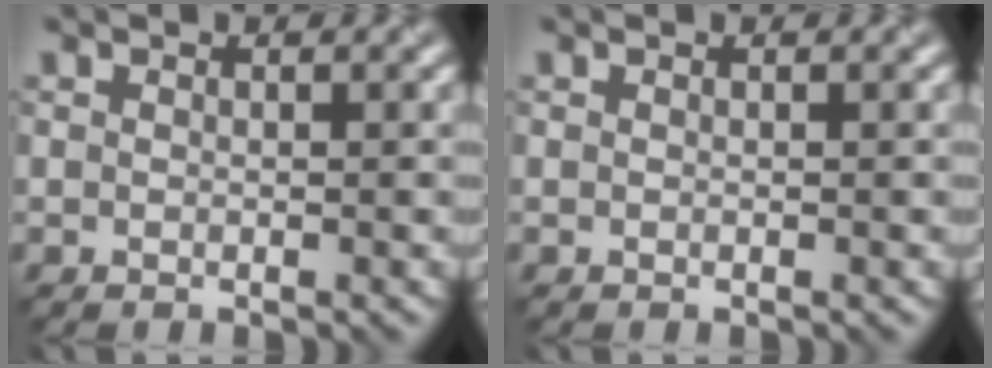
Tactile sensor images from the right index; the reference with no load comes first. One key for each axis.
{"total": 0.0}